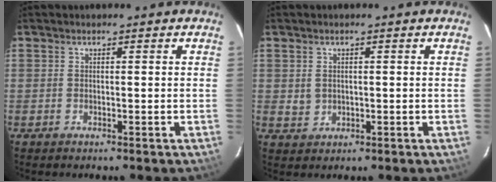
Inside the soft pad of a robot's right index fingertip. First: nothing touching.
{"total": 2.1, "force": [0.3, 2.0, 0.7], "torque": [-0.011, 0.004, 0.010]}